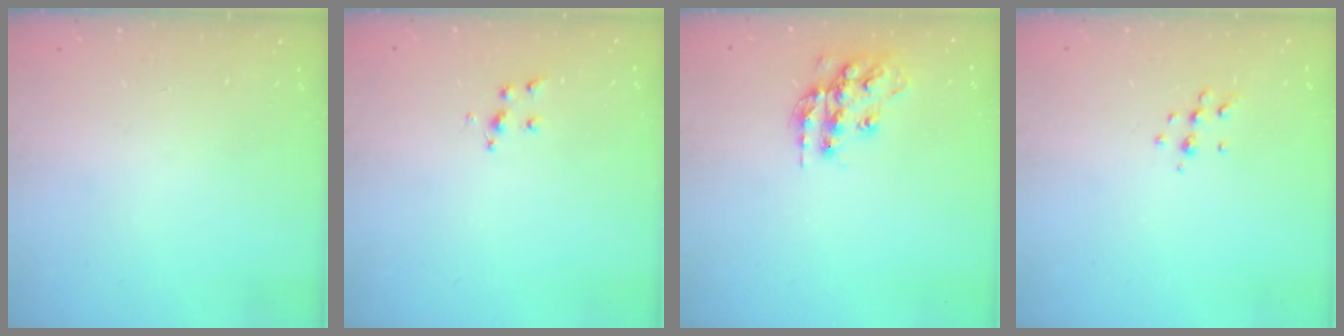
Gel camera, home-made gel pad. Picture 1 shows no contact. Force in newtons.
{"total": 5.9, "press": 5.9, "slide": 0.3}
{"total": 14.0, "press": 14.0, "slide": 0.6}
{"total": 5.7, "press": 5.6, "slide": 1.0}